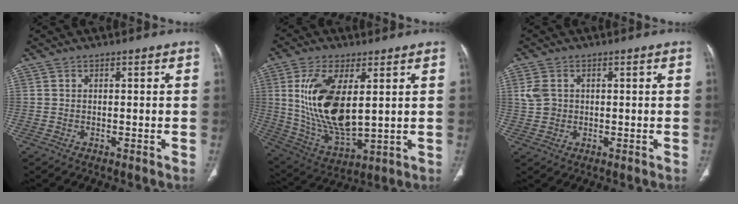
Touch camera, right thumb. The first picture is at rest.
{"total": 17.5, "force": [3.6, 7.9, 15.2], "torque": [-0.297, -0.024, 0.084]}
{"total": 3.8, "force": [0.9, 3.0, 2.1], "torque": [-0.043, 0.002, 0.022]}